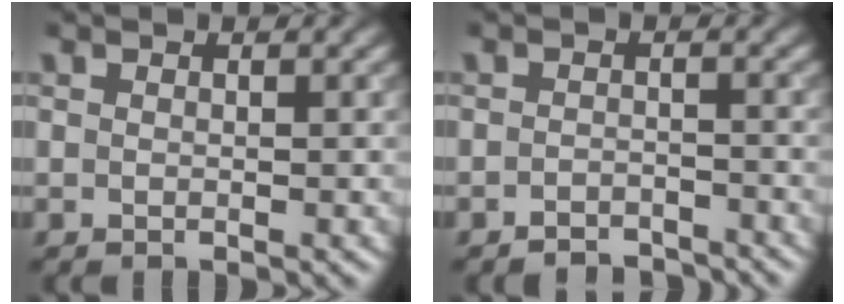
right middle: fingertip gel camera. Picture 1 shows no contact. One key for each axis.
{"total": 2.7, "fx": -2.6, "fy": 0.7, "fz": 0.5, "tx": 0.000, "ty": 0.004, "tz": -0.041}